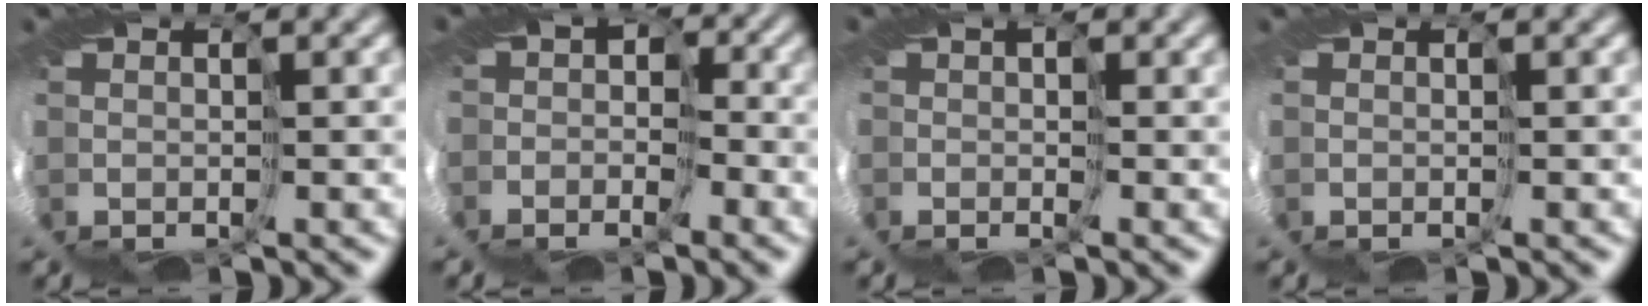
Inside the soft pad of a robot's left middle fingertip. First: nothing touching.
{"total": 6.6, "force": [-2.1, 5.6, 2.9], "torque": [-0.061, 0.000, -0.046]}
{"total": 2.1, "force": [0.4, 1.7, 1.1], "torque": [-0.020, 0.005, -0.002]}
{"total": 0.0}